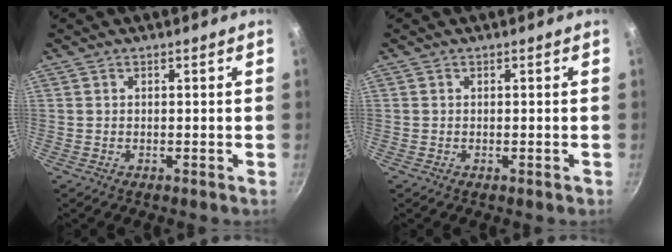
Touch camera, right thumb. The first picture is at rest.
{"total": 0.5, "force": [-0.3, 0.1, 0.4], "torque": [-0.004, 0.001, -0.004]}